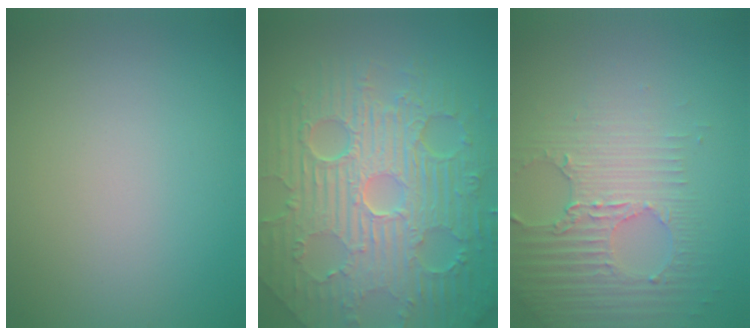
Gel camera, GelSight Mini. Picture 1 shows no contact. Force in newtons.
{"total": 11.8, "press": 7.5, "slide": 9.0}
{"total": 3.8, "press": 3.7, "slide": 0.8}